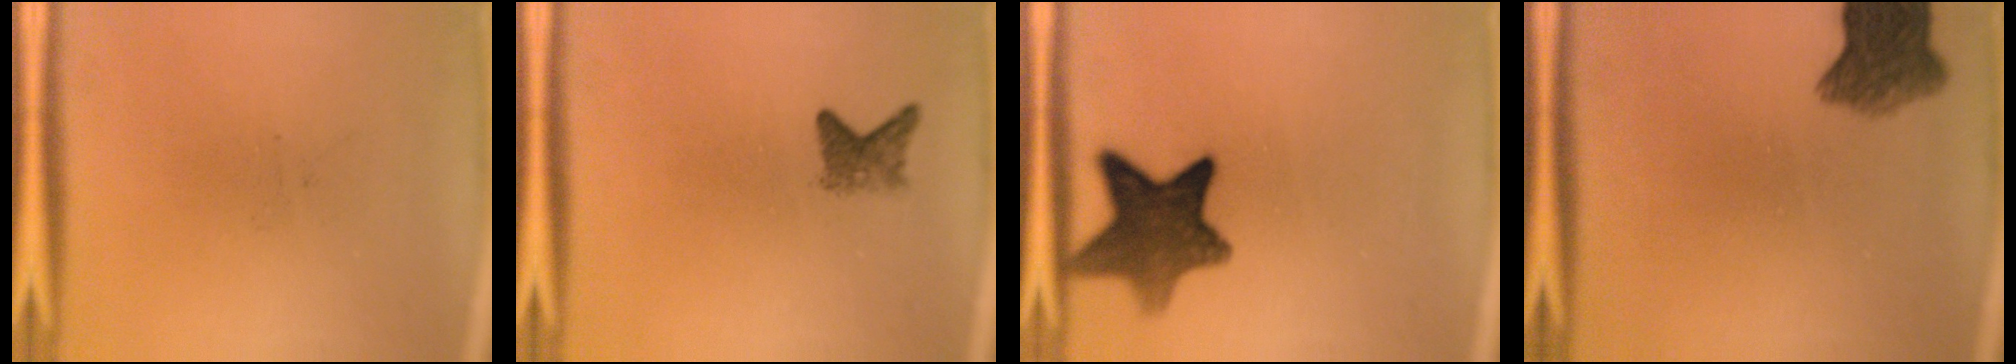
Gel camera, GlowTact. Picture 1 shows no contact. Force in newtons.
{"total": 2.3}
{"total": 11.1}
{"total": 6.6}